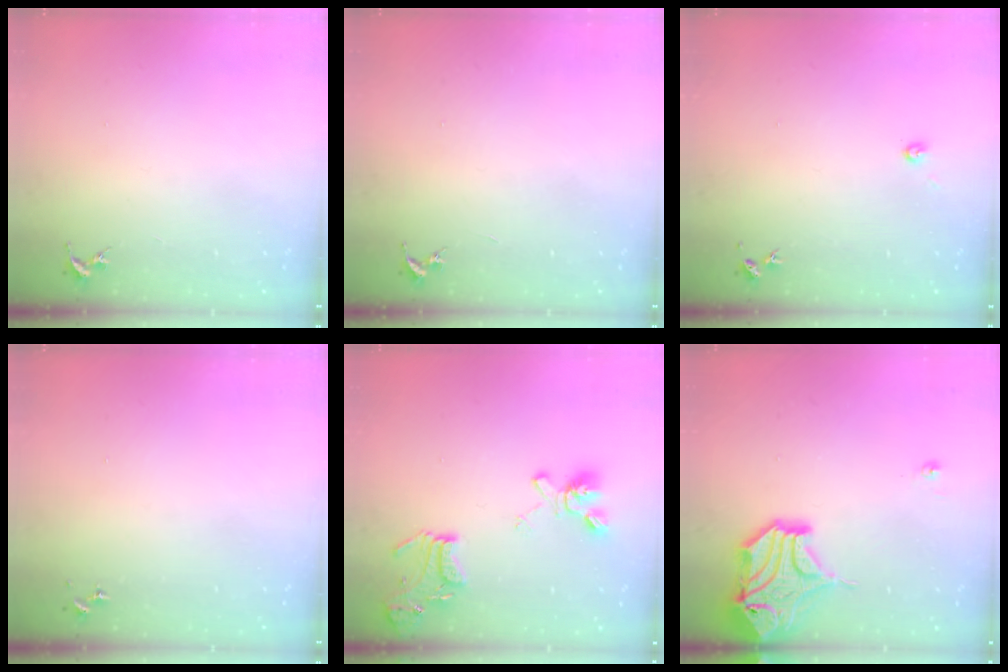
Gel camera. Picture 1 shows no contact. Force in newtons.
{"total": 0.0}
{"total": 2.7, "press": 2.7, "slide": 0.2}
{"total": 0.0}
{"total": 15.8, "press": 15.7, "slide": 1.9}
{"total": 18.1, "press": 17.9, "slide": 2.5}